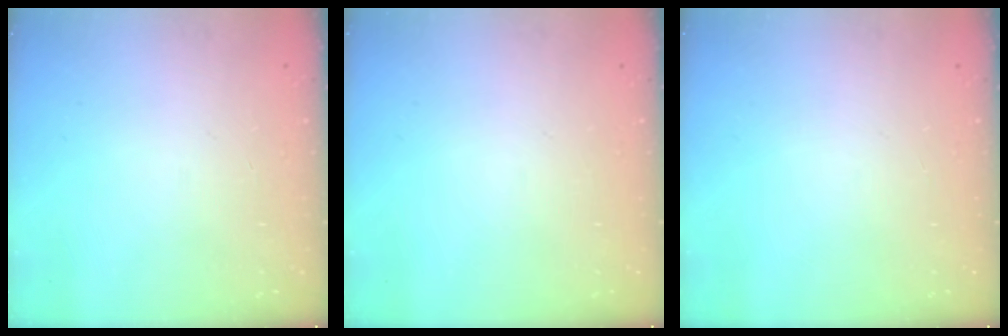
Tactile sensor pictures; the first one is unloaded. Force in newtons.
{"total": 0.0}
{"total": 0.0}